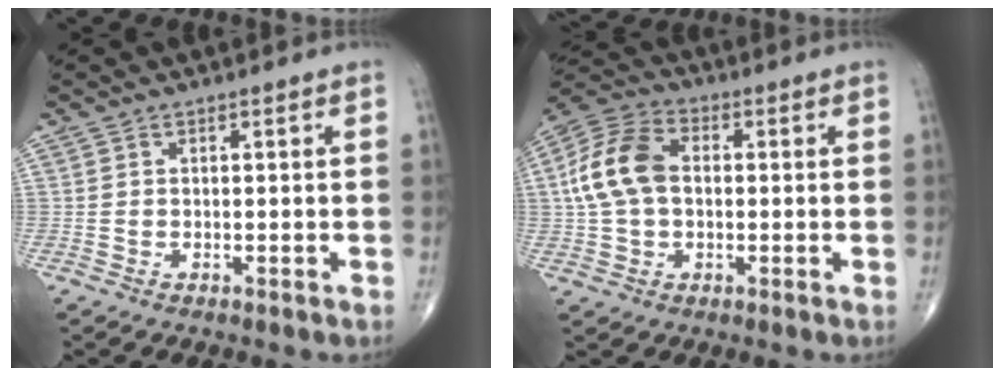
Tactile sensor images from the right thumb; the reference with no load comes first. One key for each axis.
{"total": 12.3, "fx": 0.8, "fy": 8.2, "fz": 9.1, "tx": -0.185, "ty": 0.030, "tz": 0.007}